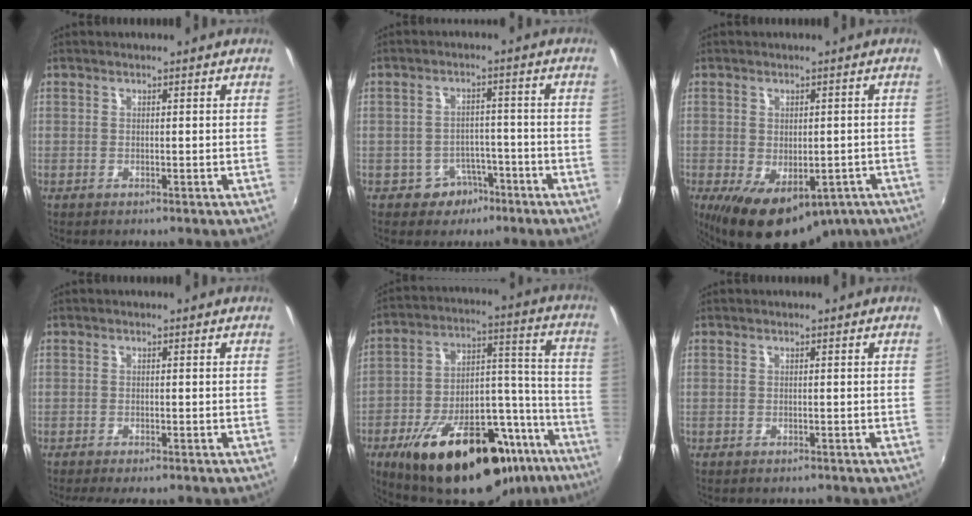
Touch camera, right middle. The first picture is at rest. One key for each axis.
{"total": 5.1, "fx": -3.3, "fy": 3.8, "fz": 1.0, "tx": -0.026, "ty": 0.016, "tz": -0.039}
{"total": 13.5, "fx": -7.3, "fy": 7.7, "fz": 8.4, "tx": -0.147, "ty": -0.032, "tz": -0.089}
{"total": 3.8, "fx": -3.2, "fy": 0.4, "fz": 2.1, "tx": -0.043, "ty": -0.022, "tz": -0.051}
{"total": 30.9, "fx": -19.8, "fy": 13.4, "fz": 19.7, "tx": -0.301, "ty": 0.026, "tz": -0.276}
{"total": 1.0, "fx": -0.8, "fy": 0.4, "fz": 0.2, "tx": -0.007, "ty": -0.002, "tz": -0.013}